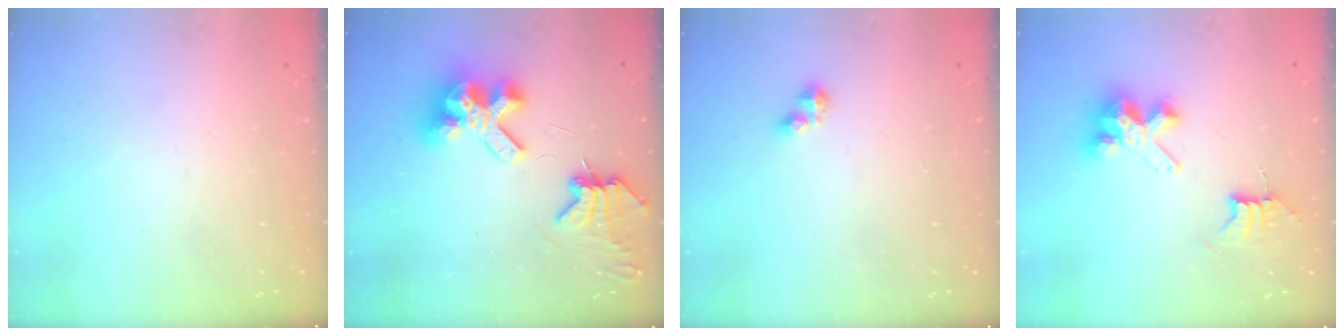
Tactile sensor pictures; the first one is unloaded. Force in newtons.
{"total": 9.9, "press": 9.8, "slide": 1.1}
{"total": 2.8, "press": 2.8, "slide": 0.4}
{"total": 7.9, "press": 7.9, "slide": 0.4}